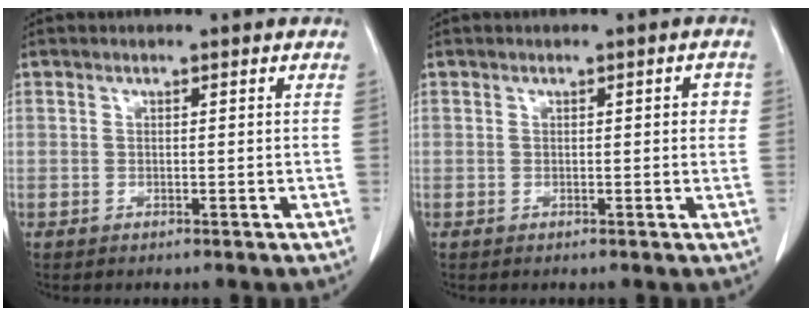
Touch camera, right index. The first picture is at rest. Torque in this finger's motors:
{"motor_torque": [-0.08, 0.13, 0.00, 0.00]}